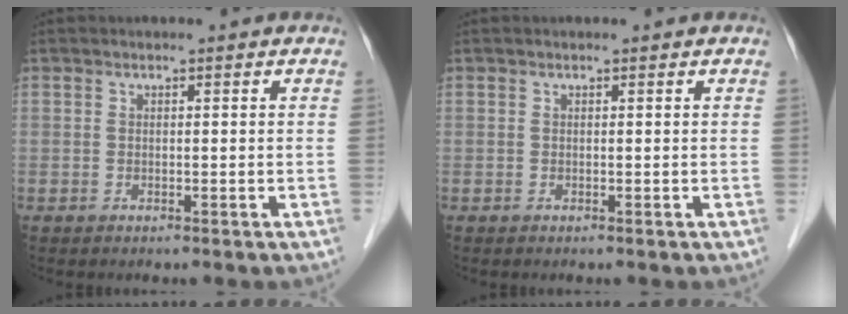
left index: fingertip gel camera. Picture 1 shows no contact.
{"total": 0.0}